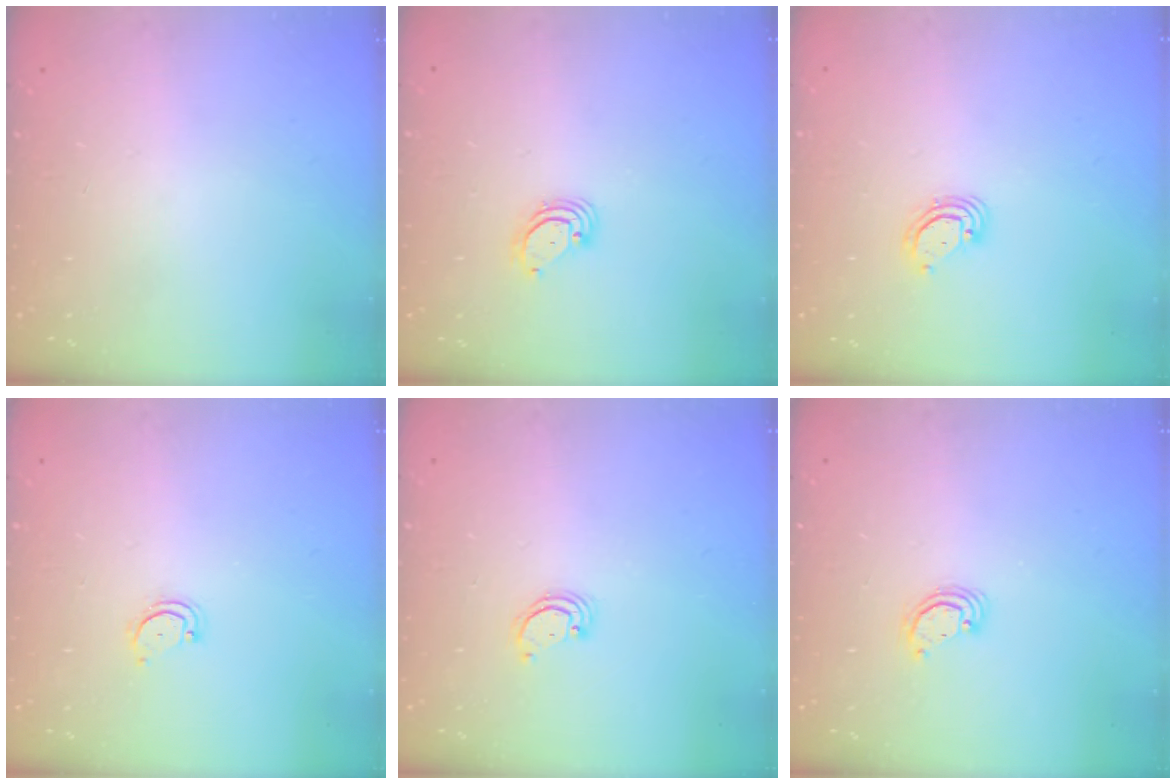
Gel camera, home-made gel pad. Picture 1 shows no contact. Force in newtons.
{"total": 4.1, "press": 4.0, "slide": 0.3}
{"total": 3.0, "press": 3.0, "slide": 0.2}
{"total": 2.8, "press": 2.8, "slide": 0.3}
{"total": 1.7, "press": 1.7, "slide": 0.1}
{"total": 2.5, "press": 2.5, "slide": 0.2}